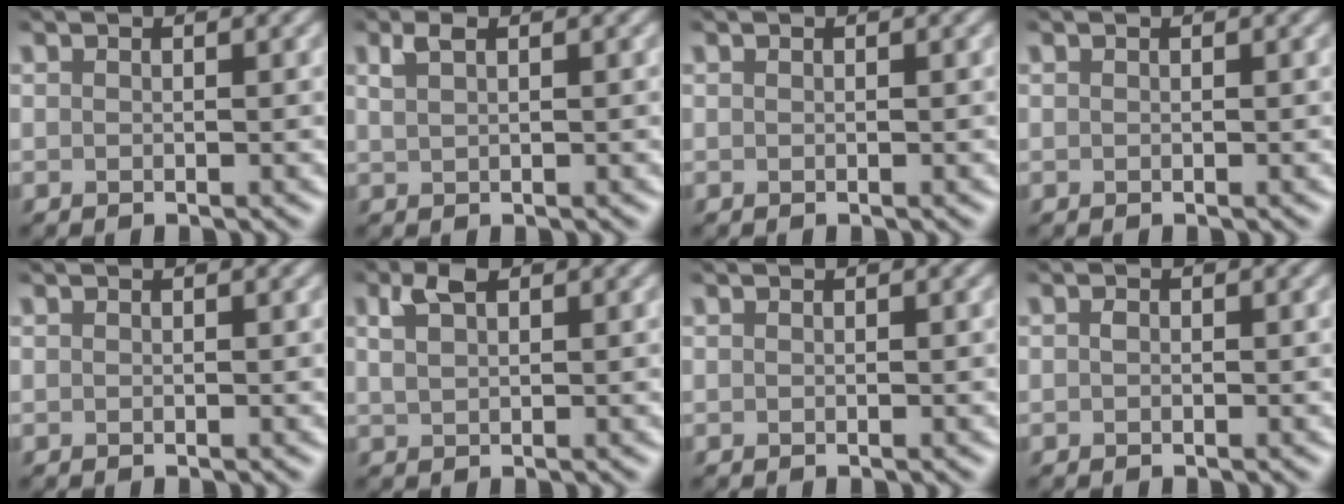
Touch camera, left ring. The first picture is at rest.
{"total": 1.5, "force": [1.0, 0.5, 1.1], "torque": [-0.021, 0.004, 0.019]}
{"total": 0.0}
{"total": 0.0}
{"total": 0.0}
{"total": 2.5, "force": [1.4, 1.2, 1.7], "torque": [-0.034, 0.004, 0.027]}
{"total": 0.0}
{"total": 0.5, "force": [0.0, 0.4, 0.4], "torque": [-0.007, -0.001, -0.002]}